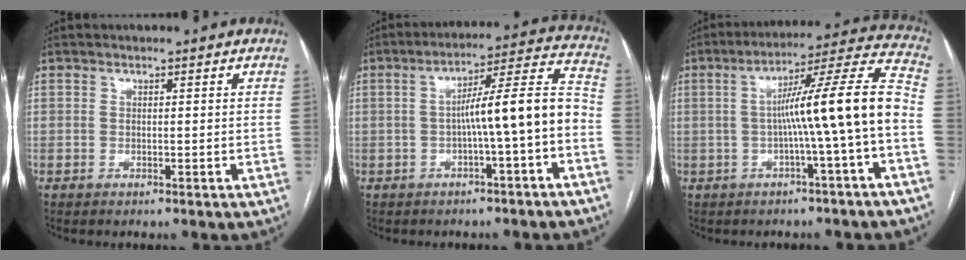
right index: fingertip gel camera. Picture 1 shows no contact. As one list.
[{"total": 10.8, "force": [-2.7, -0.2, 10.5], "torque": [-0.154, 0.035, -0.038]}, {"total": 13.3, "force": [-2.2, -1.5, 13.0], "torque": [-0.191, 0.028, -0.036]}]